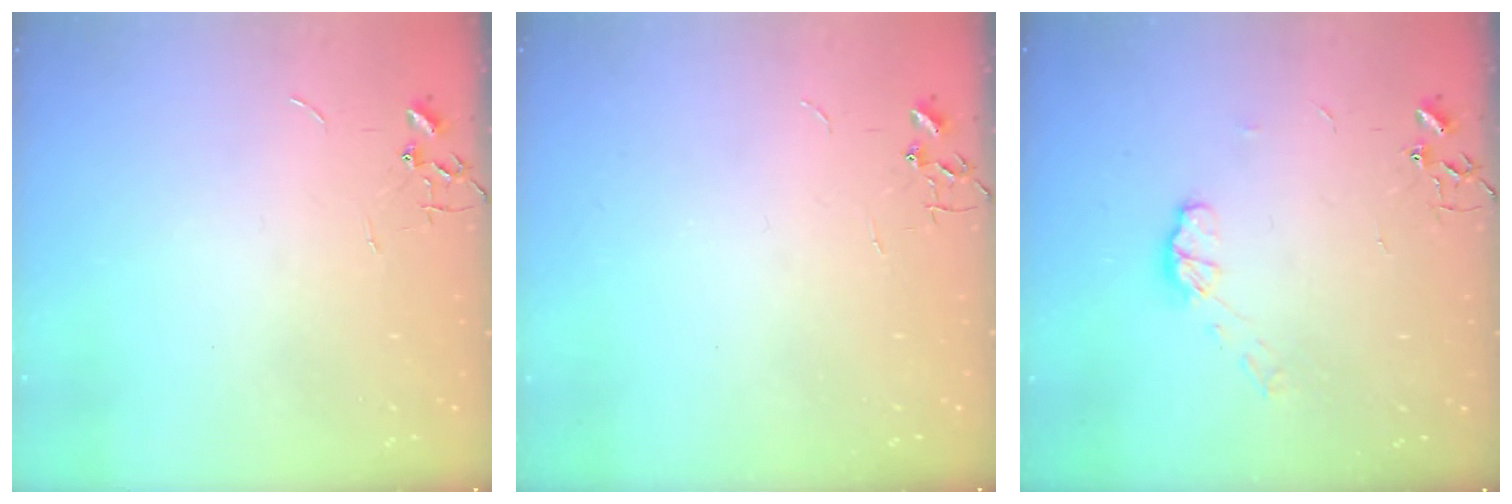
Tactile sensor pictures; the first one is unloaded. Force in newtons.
{"total": 0.0}
{"total": 6.3, "press": 6.3, "slide": 0.5}